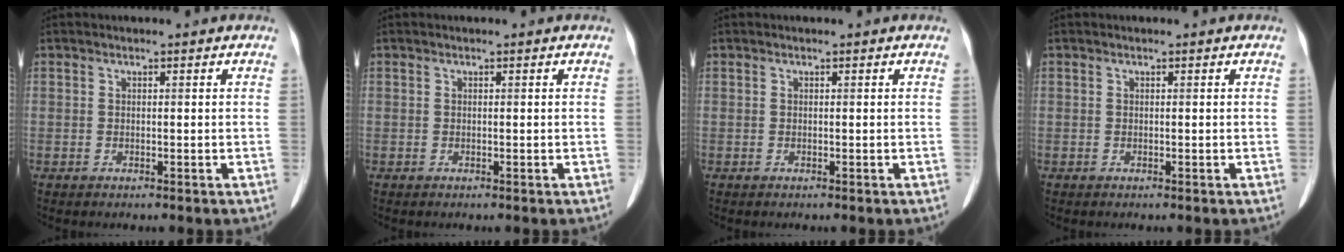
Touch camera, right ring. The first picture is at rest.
{"total": 0.0}
{"total": 0.0}
{"total": 0.0}